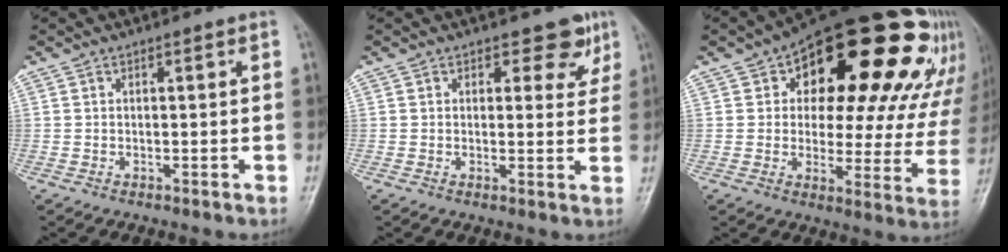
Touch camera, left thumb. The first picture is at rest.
{"total": 4.7, "force": [2.9, 3.1, 2.1], "torque": [0.013, -0.012, 0.028]}
{"total": 28.9, "force": [13.5, 14.1, 21.4], "torque": [-0.234, 0.012, 0.184]}